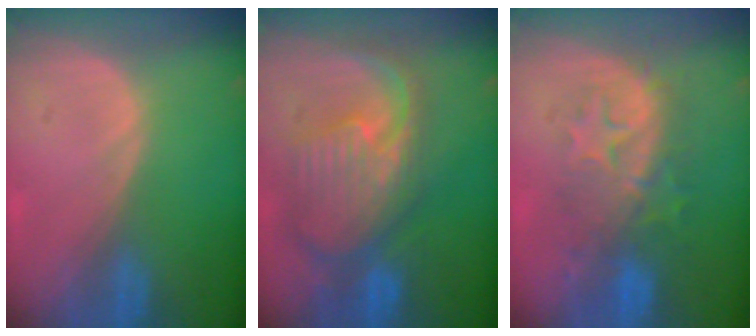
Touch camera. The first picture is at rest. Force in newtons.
{"total": 11.4, "press": 9.9, "slide": 5.7}
{"total": 8.7, "press": 8.5, "slide": 1.6}